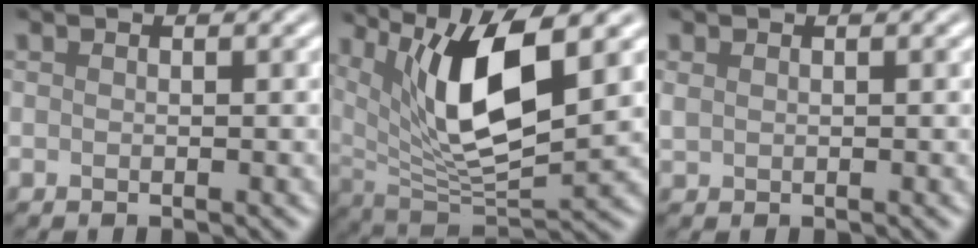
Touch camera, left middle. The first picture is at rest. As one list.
[{"total": 9.8, "force": [3.7, 3.2, 8.5], "torque": [-0.155, -0.014, 0.071]}, {"total": 0.7, "force": [0.3, 0.5, 0.3], "torque": [-0.013, -0.001, 0.010]}]